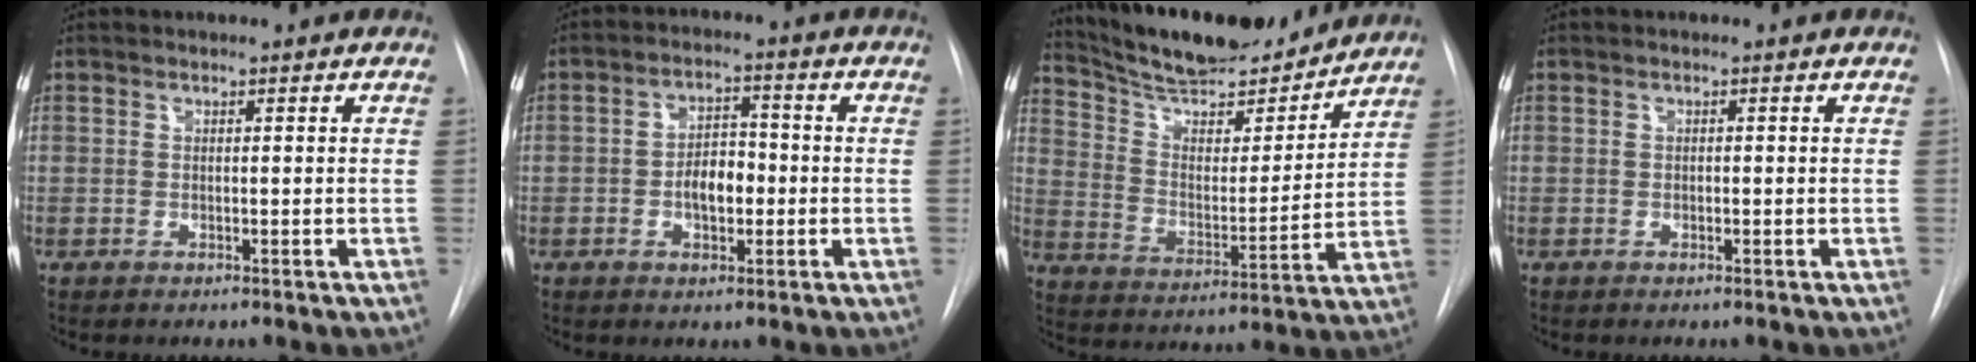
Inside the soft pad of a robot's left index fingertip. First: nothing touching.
{"total": 5.2, "force": [-1.1, 2.8, 4.2], "torque": [-0.073, 0.012, -0.018]}
{"total": 19.3, "force": [17.8, 3.6, 6.7], "torque": [-0.112, -0.004, 0.281]}
{"total": 0.0}